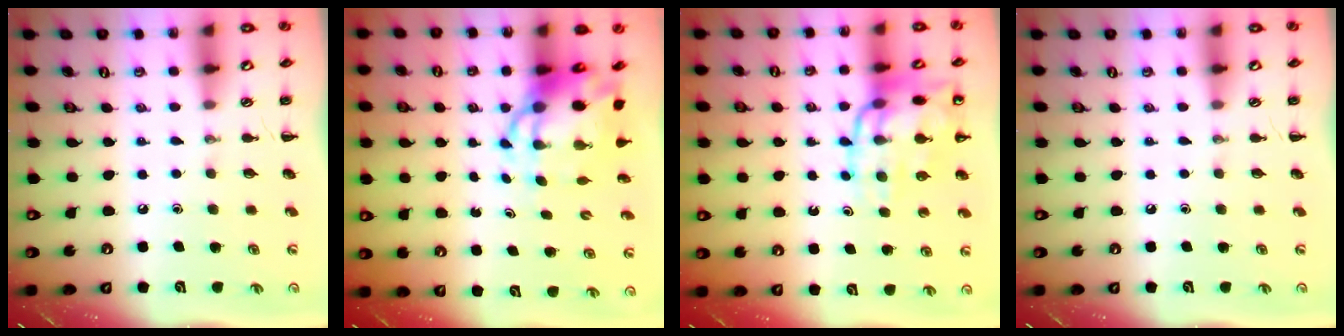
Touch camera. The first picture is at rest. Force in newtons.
{"total": 9.3, "press": 8.9, "slide": 2.7}
{"total": 15.6, "press": 15.3, "slide": 3.0}
{"total": 0.0}